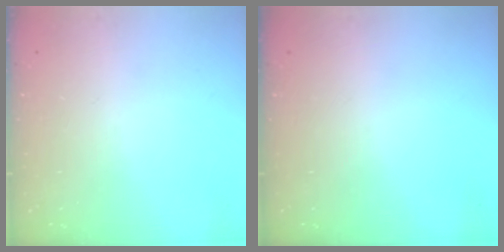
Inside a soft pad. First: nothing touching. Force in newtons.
{"total": 0.0}